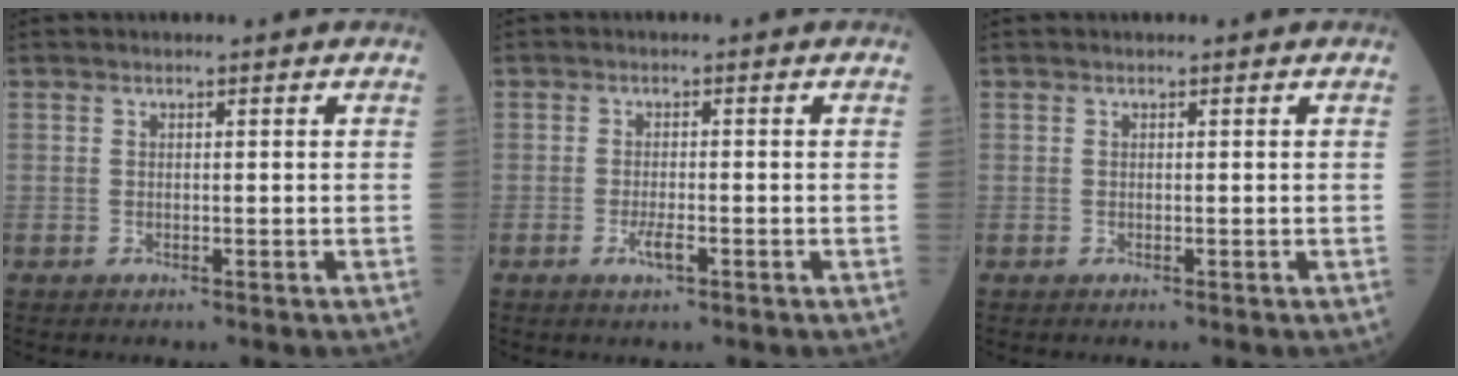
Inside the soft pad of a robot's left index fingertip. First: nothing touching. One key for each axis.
{"total": 2.3, "fx": -1.1, "fy": 0.4, "fz": 2.0, "tx": -0.041, "ty": -0.002, "tz": -0.019}
{"total": 0.0}